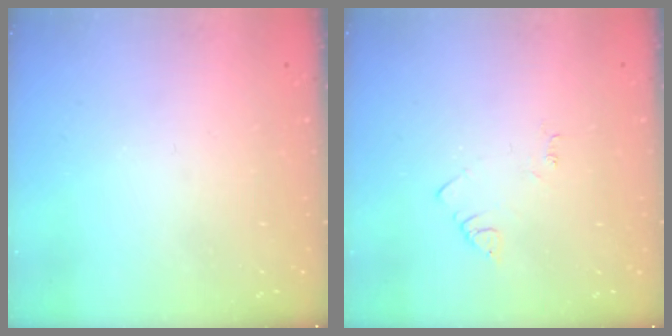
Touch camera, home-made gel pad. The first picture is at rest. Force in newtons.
{"total": 2.7, "press": 2.7, "slide": 0.4}